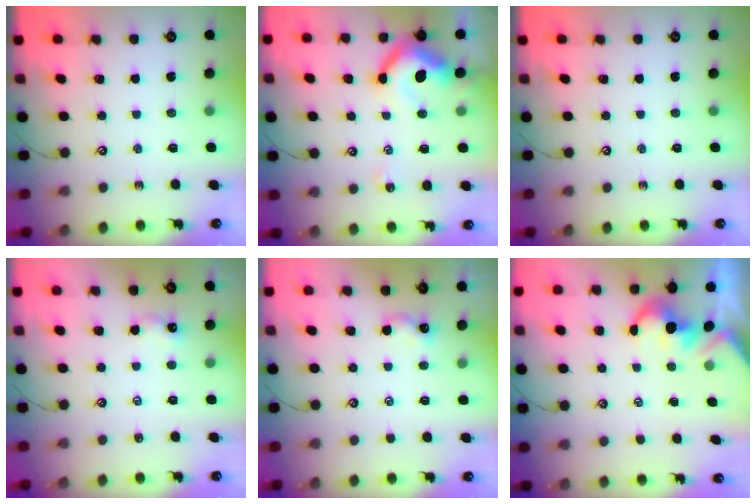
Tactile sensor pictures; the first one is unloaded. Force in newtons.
{"total": 10.3, "press": 10.2, "slide": 1.5}
{"total": 0.0}
{"total": 1.9, "press": 1.8, "slide": 0.5}
{"total": 0.9, "press": 0.9, "slide": 0.3}
{"total": 0.9, "press": 0.6, "slide": 0.7}